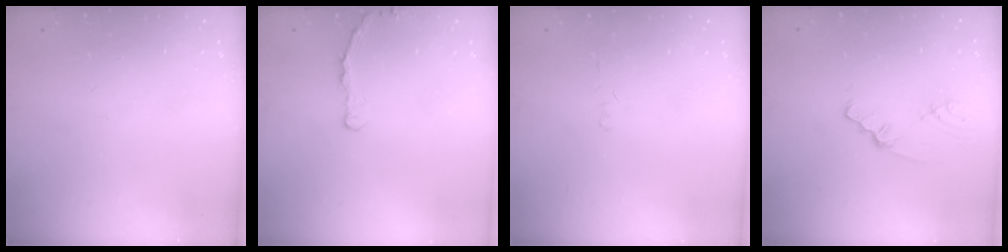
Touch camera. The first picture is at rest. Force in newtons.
{"total": 2.9, "press": 2.9, "slide": 0.4}
{"total": 1.1, "press": 1.0, "slide": 0.3}
{"total": 2.1, "press": 2.1, "slide": 0.3}